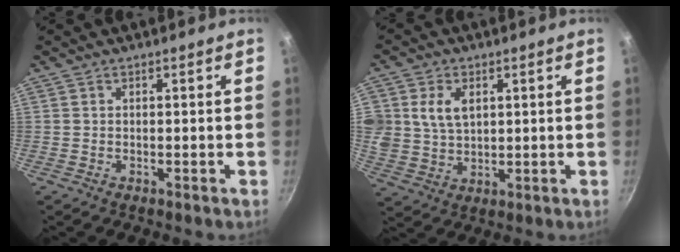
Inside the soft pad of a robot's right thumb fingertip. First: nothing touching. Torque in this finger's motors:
{"motor_torque": [0.04, 0.22, 0.02, 0.07, 0.10]}